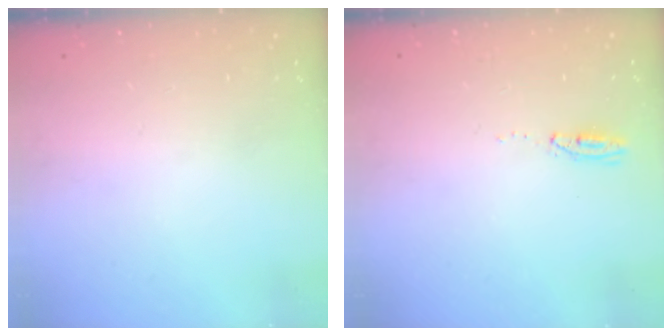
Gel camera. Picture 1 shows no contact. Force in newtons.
{"total": 3.6, "press": 3.4, "slide": 1.0}